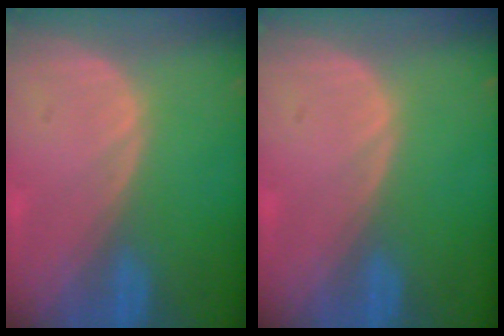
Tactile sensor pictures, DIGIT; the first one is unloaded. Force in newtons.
{"total": 0.0}